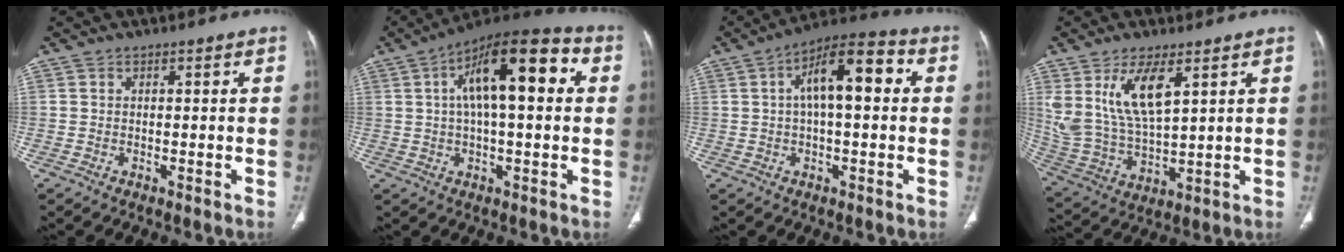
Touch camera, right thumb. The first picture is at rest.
{"total": 17.6, "force": [3.9, 6.7, 15.7], "torque": [-0.228, 0.031, 0.052]}
{"total": 13.1, "force": [2.4, 5.3, 11.7], "torque": [-0.176, 0.033, 0.029]}
{"total": 13.6, "force": [6.1, 5.6, 10.8], "torque": [-0.213, -0.028, 0.136]}